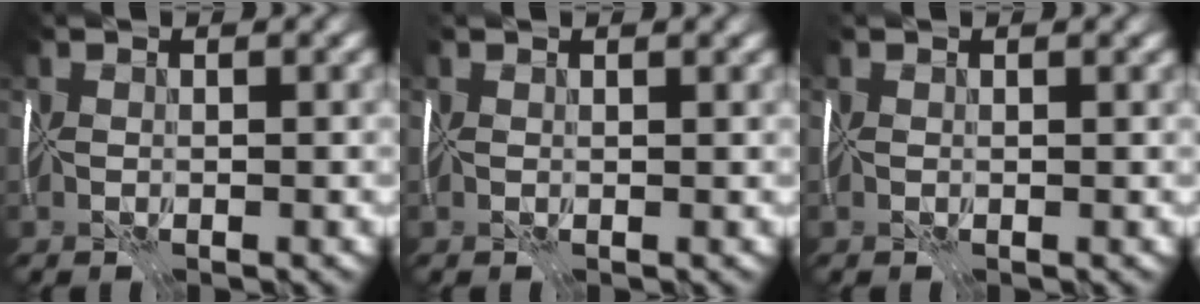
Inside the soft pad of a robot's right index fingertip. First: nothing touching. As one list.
[{"total": 1.4, "force": [1.2, 0.3, 0.6], "torque": [-0.004, 0.002, 0.016]}, {"total": 1.1, "force": [0.9, 0.4, 0.5], "torque": [-0.003, 0.001, 0.011]}]